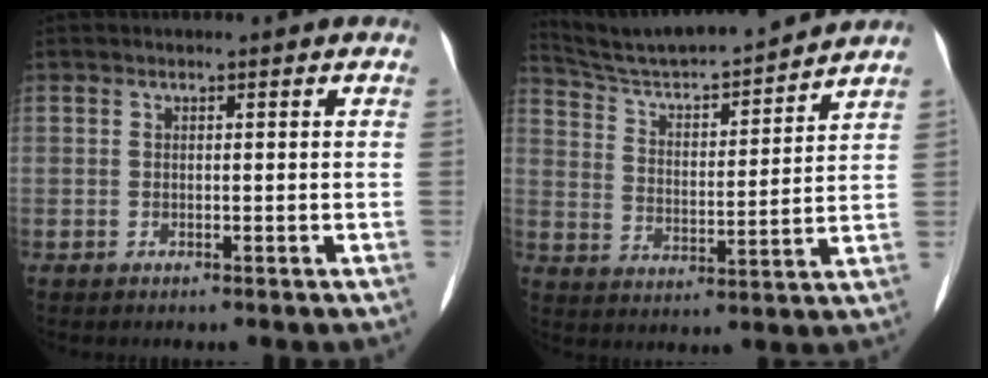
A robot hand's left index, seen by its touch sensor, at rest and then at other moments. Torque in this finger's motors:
{"motor_torque": [-0.03, -0.38, 0.03, 0.07]}